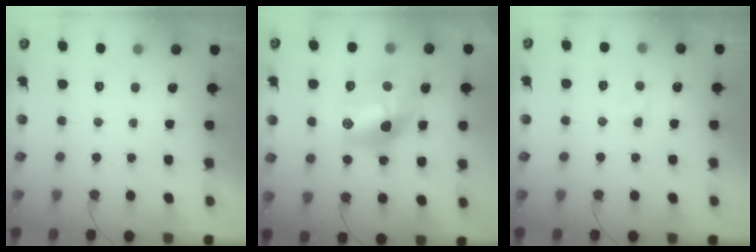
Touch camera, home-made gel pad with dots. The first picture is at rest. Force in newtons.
{"total": 16.7, "press": 16.6, "slide": 1.5}
{"total": 3.0, "press": 3.0, "slide": 0.3}